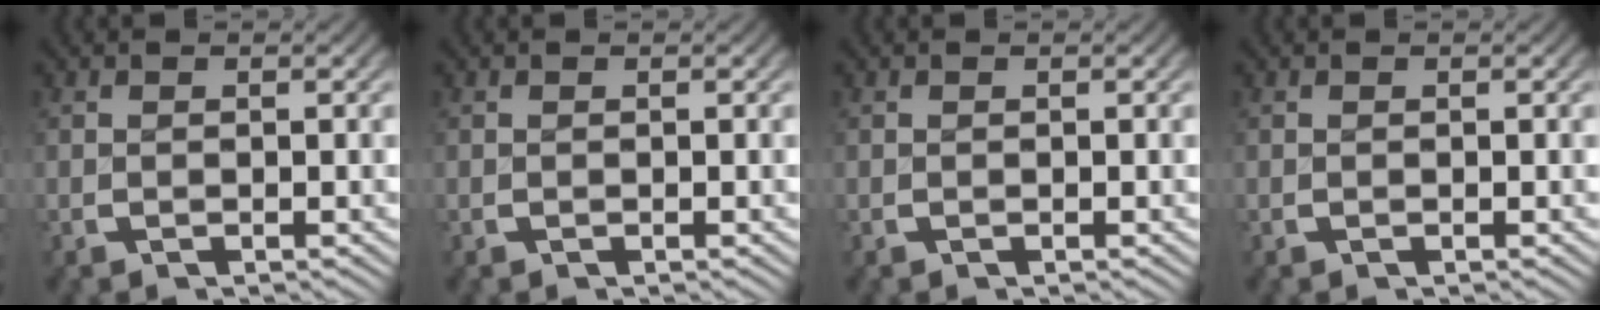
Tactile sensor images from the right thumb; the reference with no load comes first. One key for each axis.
{"total": 0.0}
{"total": 0.0}
{"total": 0.0}